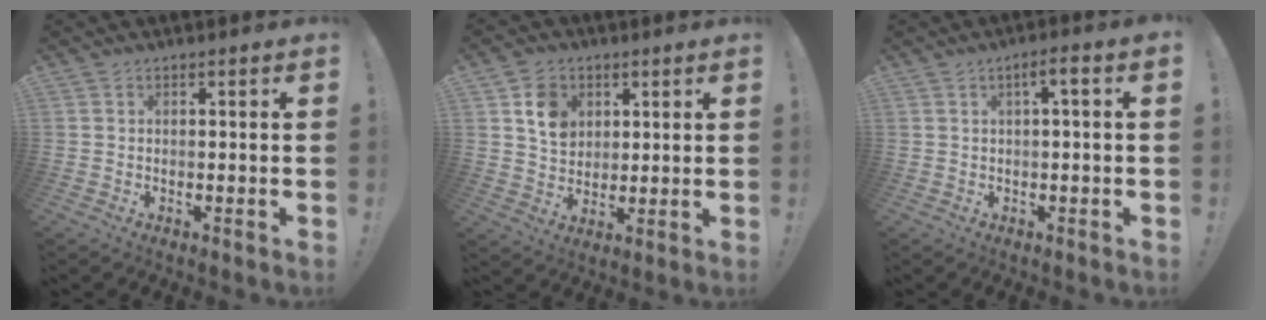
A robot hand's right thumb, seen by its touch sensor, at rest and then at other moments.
{"total": 9.4, "force": [4.0, 7.6, 3.7], "torque": [-0.053, -0.010, 0.080]}
{"total": 3.5, "force": [0.4, 0.0, 3.5], "torque": [-0.063, 0.002, 0.002]}